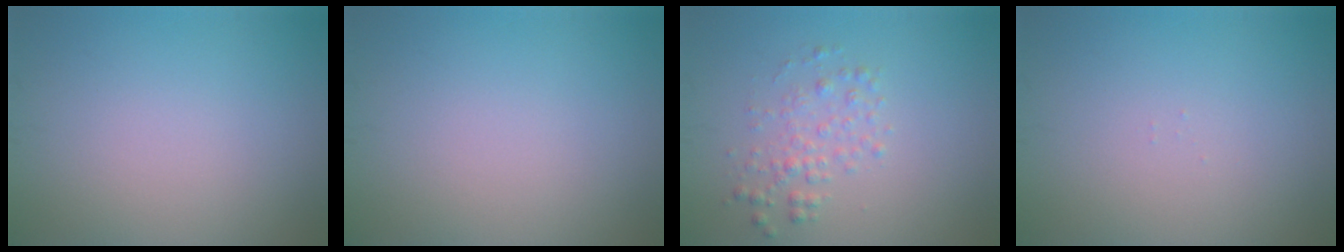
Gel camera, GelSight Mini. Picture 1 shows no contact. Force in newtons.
{"total": 0.0}
{"total": 2.0, "press": 2.0, "slide": 0.0}
{"total": 0.0}